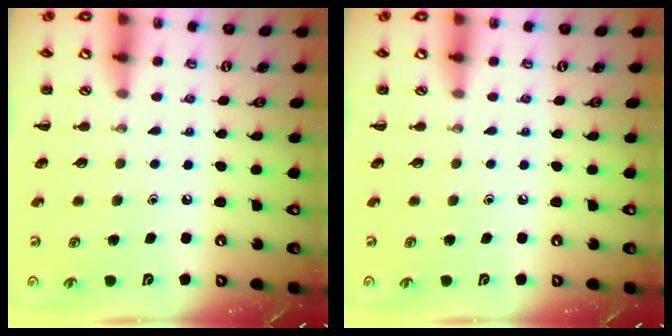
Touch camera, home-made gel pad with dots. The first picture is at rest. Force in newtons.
{"total": 0.0}